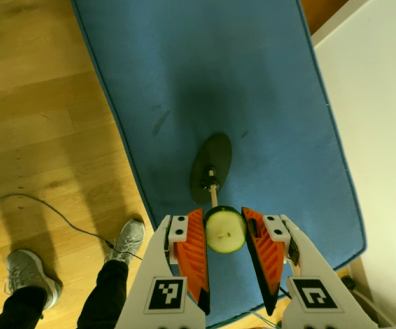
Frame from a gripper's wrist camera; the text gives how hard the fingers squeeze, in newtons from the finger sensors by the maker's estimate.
{"total": 7.0, "left": 6.7, "right": 7.4}